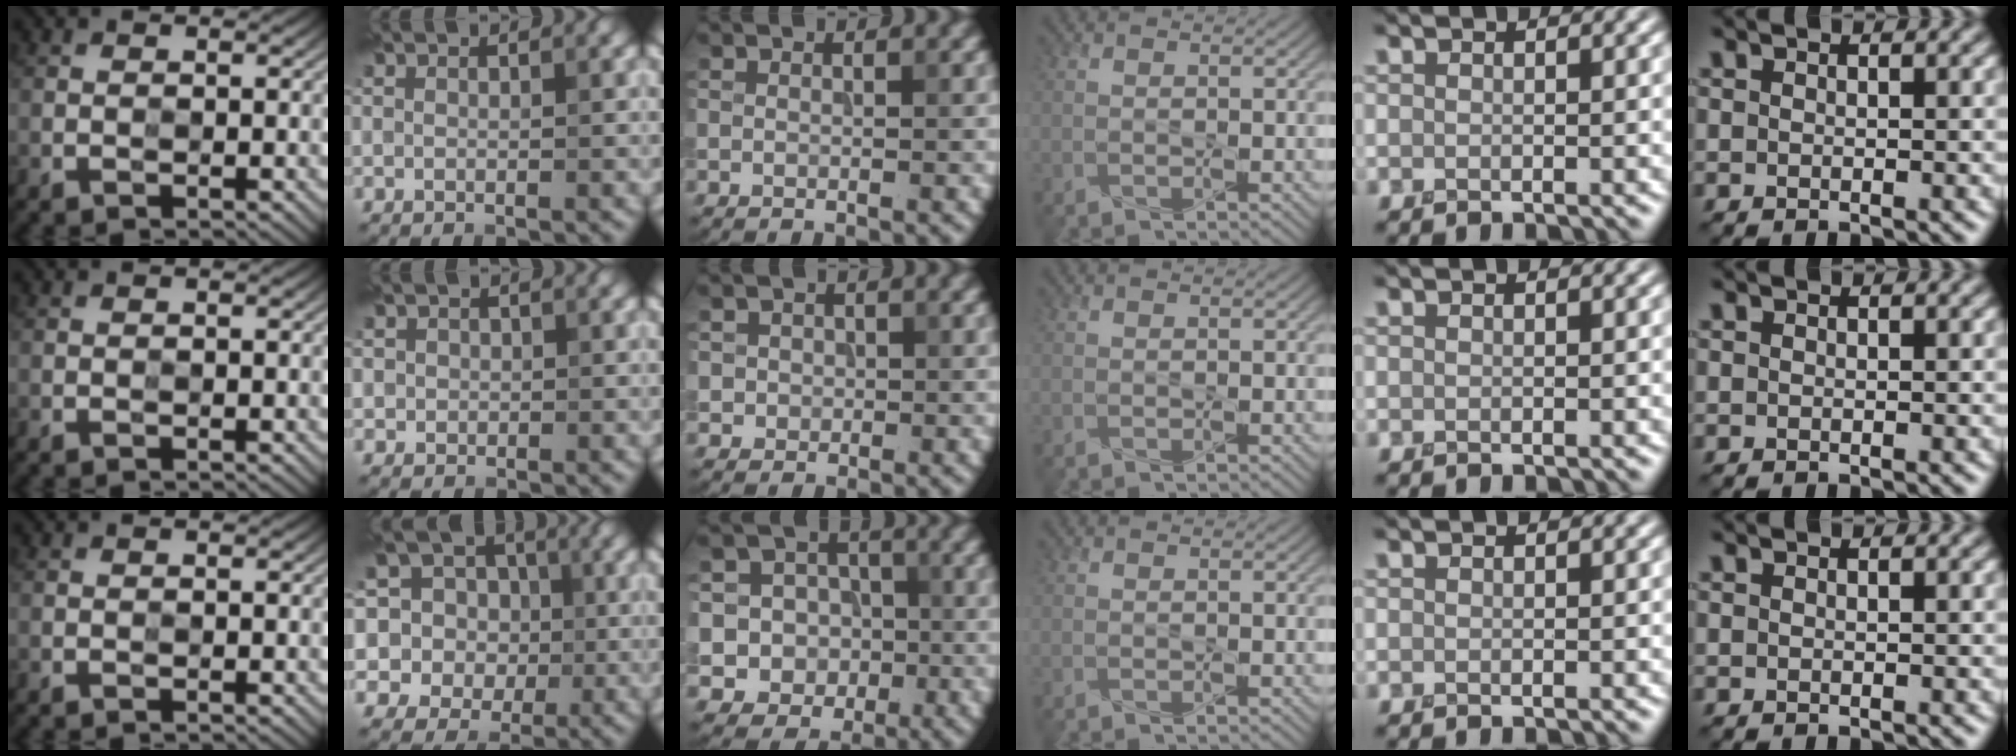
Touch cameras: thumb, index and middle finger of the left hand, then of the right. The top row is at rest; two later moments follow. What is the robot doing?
{"motion": "press", "object": "memory foam"}